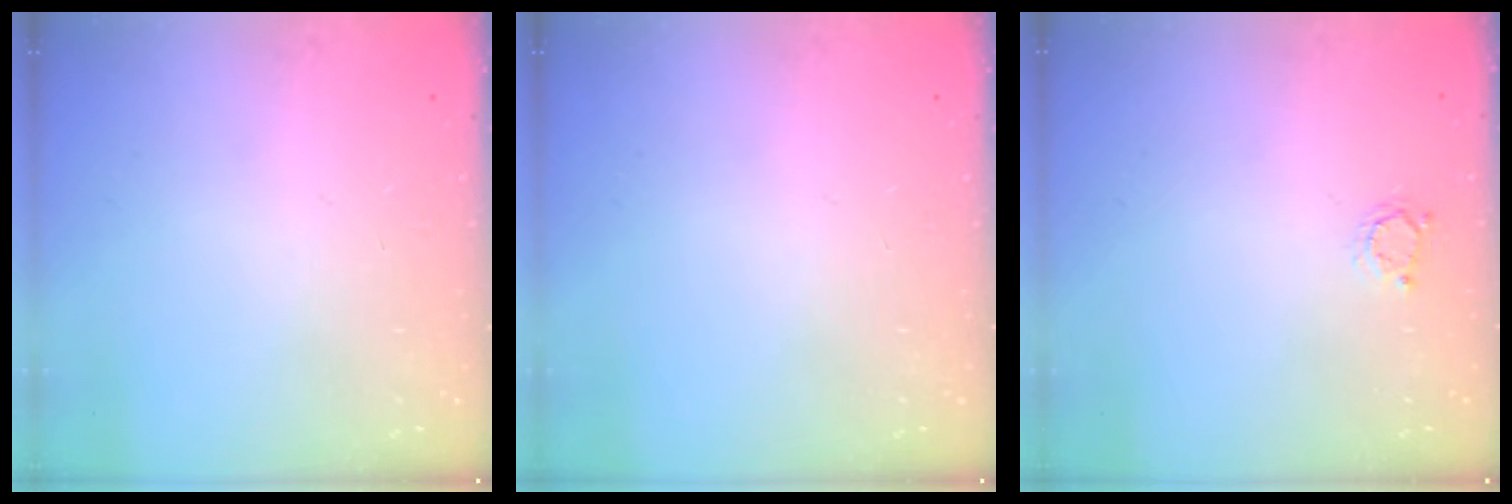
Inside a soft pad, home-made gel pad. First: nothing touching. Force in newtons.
{"total": 0.0}
{"total": 2.5, "press": 2.5, "slide": 0.4}